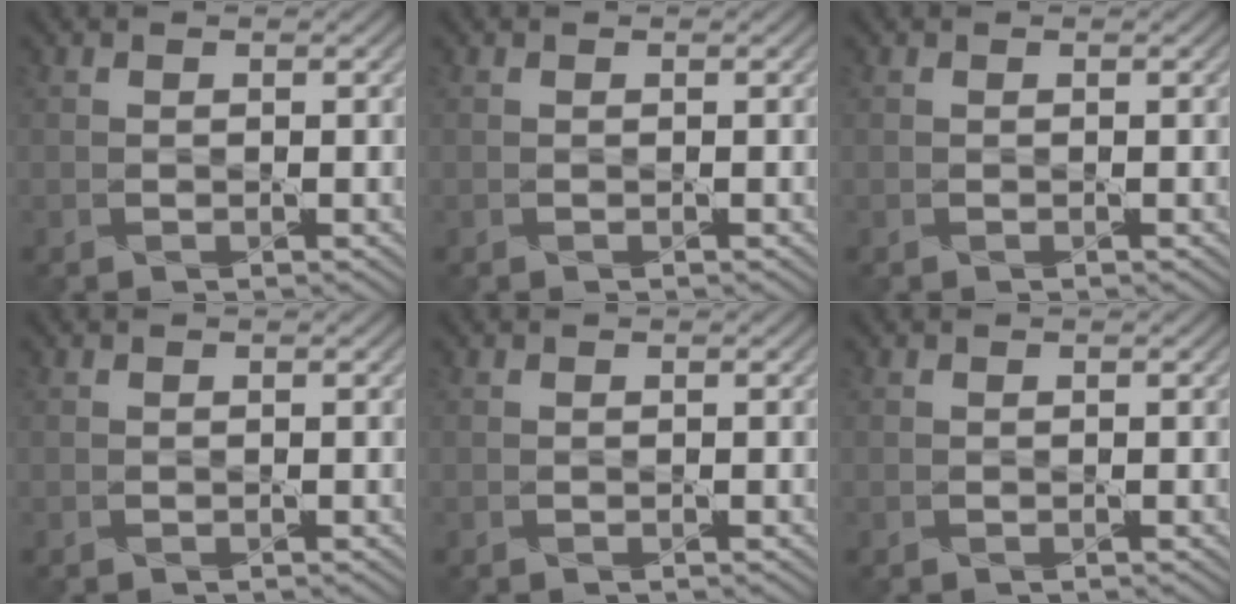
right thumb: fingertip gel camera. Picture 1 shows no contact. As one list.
[{"total": 0.0}, {"total": 0.0}, {"total": 0.0}, {"total": 0.0}, {"total": 0.0}]